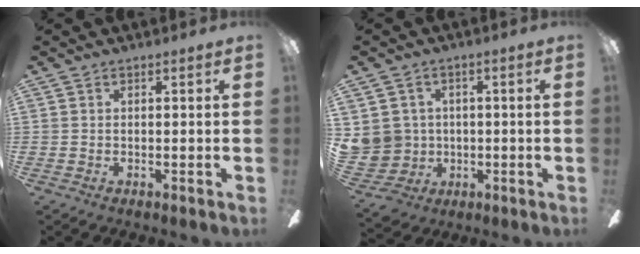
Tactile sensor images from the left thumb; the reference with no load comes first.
{"total": 8.1, "force": [1.2, 8.0, 0.8], "torque": [-0.042, -0.005, 0.035]}